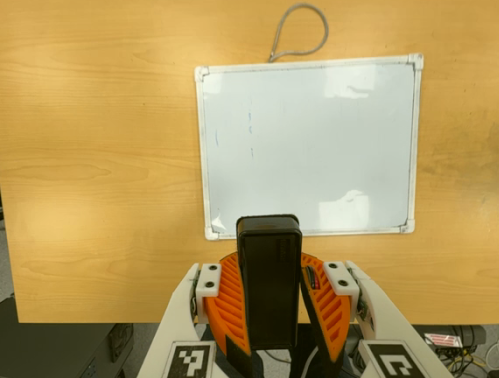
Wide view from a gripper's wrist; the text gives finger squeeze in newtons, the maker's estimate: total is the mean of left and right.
{"total": 8.3, "left": 8.6, "right": 8.1}